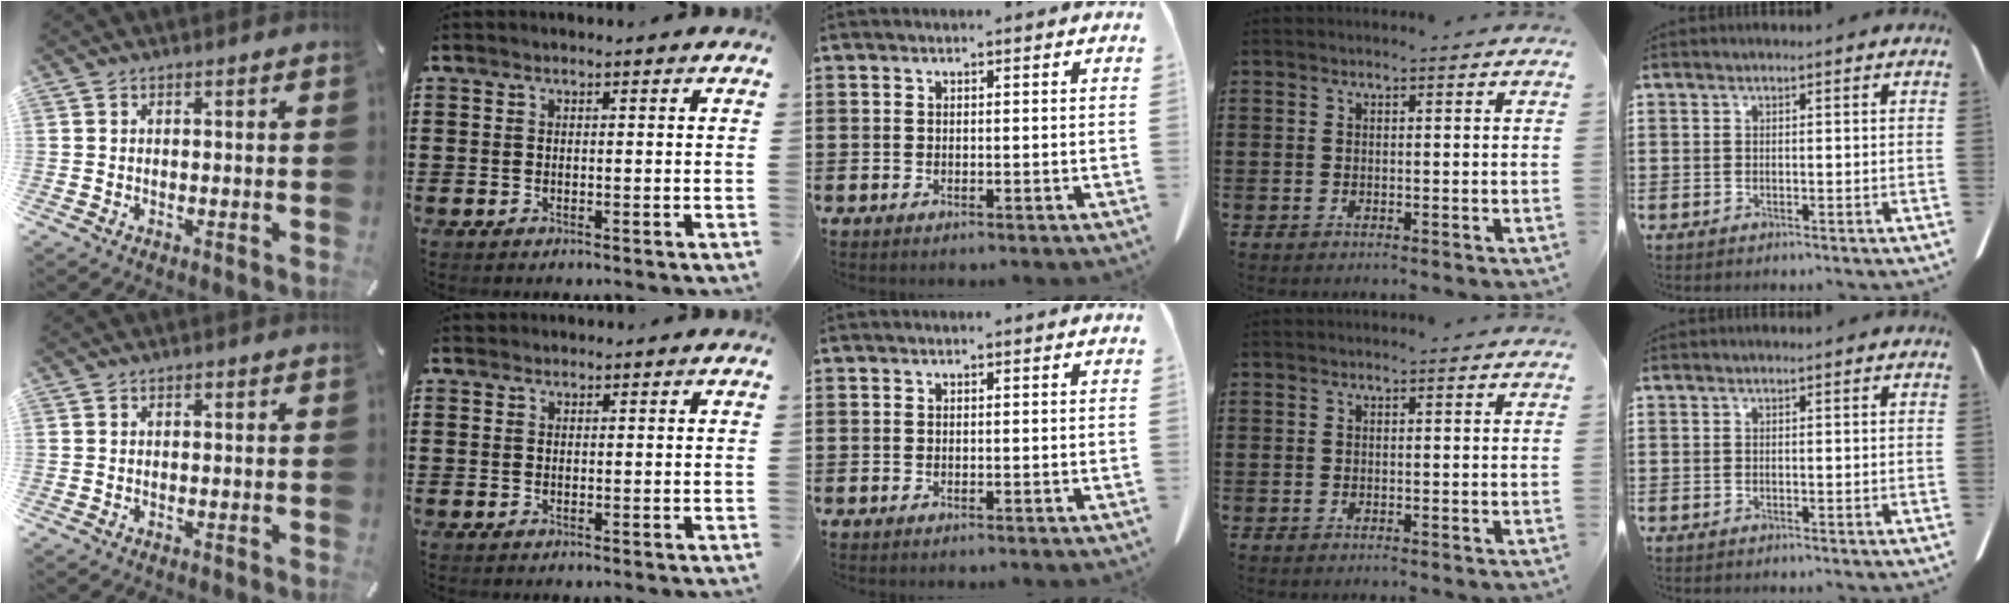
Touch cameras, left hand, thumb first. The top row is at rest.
{"index": {"total": 0.5, "force": [0.4, 0.3, 0.0], "torque": [-0.002, 0.002, 0.009]}}